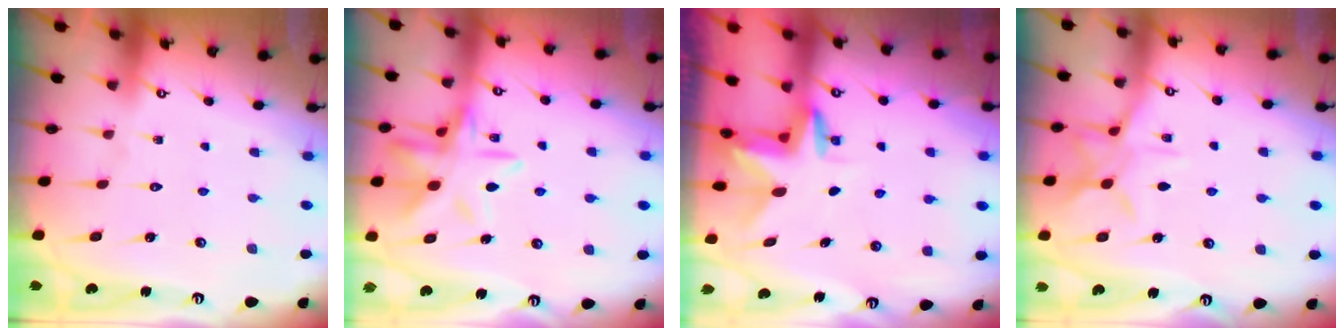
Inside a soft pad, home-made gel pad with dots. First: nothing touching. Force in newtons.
{"total": 13.3, "press": 13.2, "slide": 1.1}
{"total": 3.0, "press": 3.0, "slide": 0.2}
{"total": 9.5, "press": 9.5, "slide": 0.6}